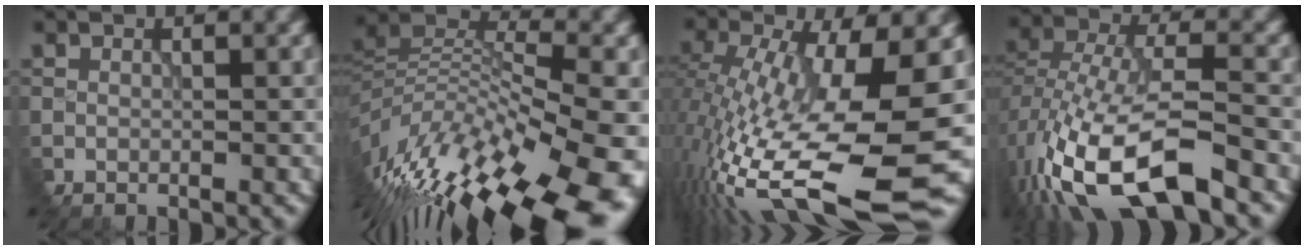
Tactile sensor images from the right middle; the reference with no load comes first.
{"total": 13.5, "force": [-6.8, 5.5, 10.3], "torque": [-0.226, -0.002, -0.112]}
{"total": 14.7, "force": [-2.5, 4.3, 13.8], "torque": [-0.289, -0.023, -0.044]}
{"total": 12.0, "force": [-5.9, 4.8, 9.3], "torque": [-0.221, -0.013, -0.107]}